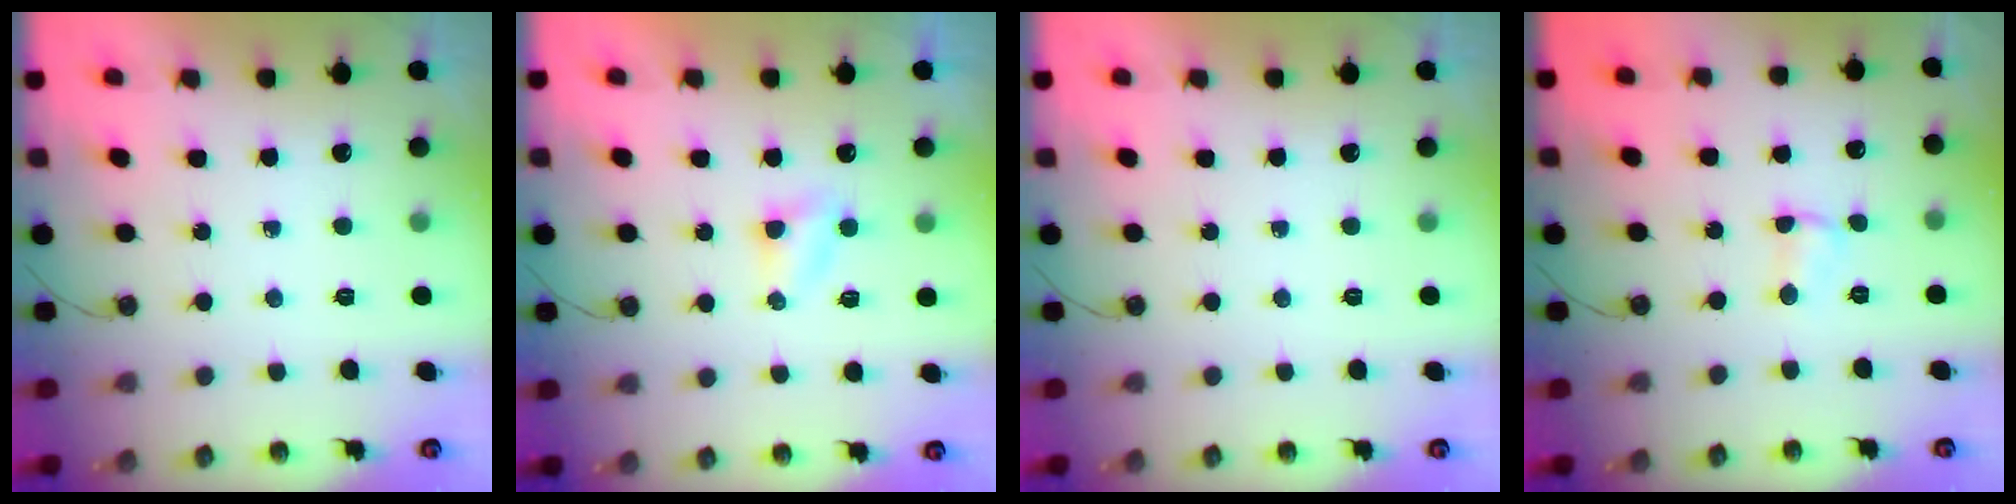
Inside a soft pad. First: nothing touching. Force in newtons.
{"total": 4.2, "press": 4.2, "slide": 0.4}
{"total": 0.0}
{"total": 2.6, "press": 2.6, "slide": 0.4}